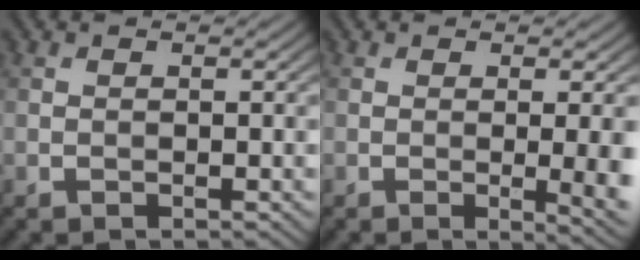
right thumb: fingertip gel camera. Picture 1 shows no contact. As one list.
[{"total": 5.0, "force": [-0.4, 1.1, 4.9], "torque": [-0.068, -0.004, -0.003]}]